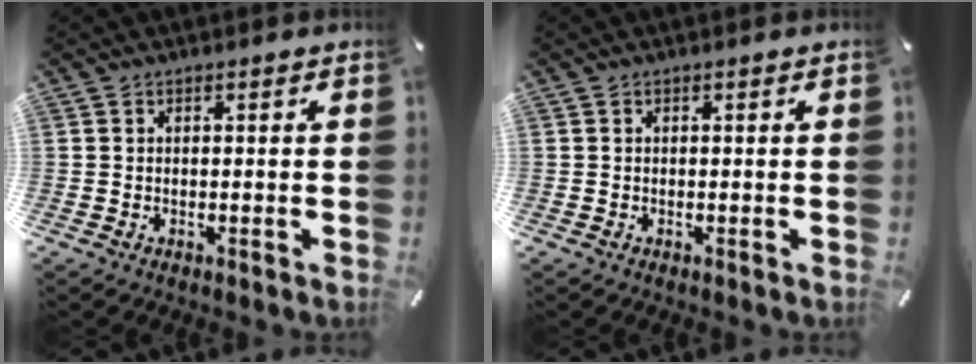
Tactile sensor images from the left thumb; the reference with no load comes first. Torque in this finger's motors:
{"motor_torque": [0.00, 0.00, -0.08, 0.08, 0.00]}